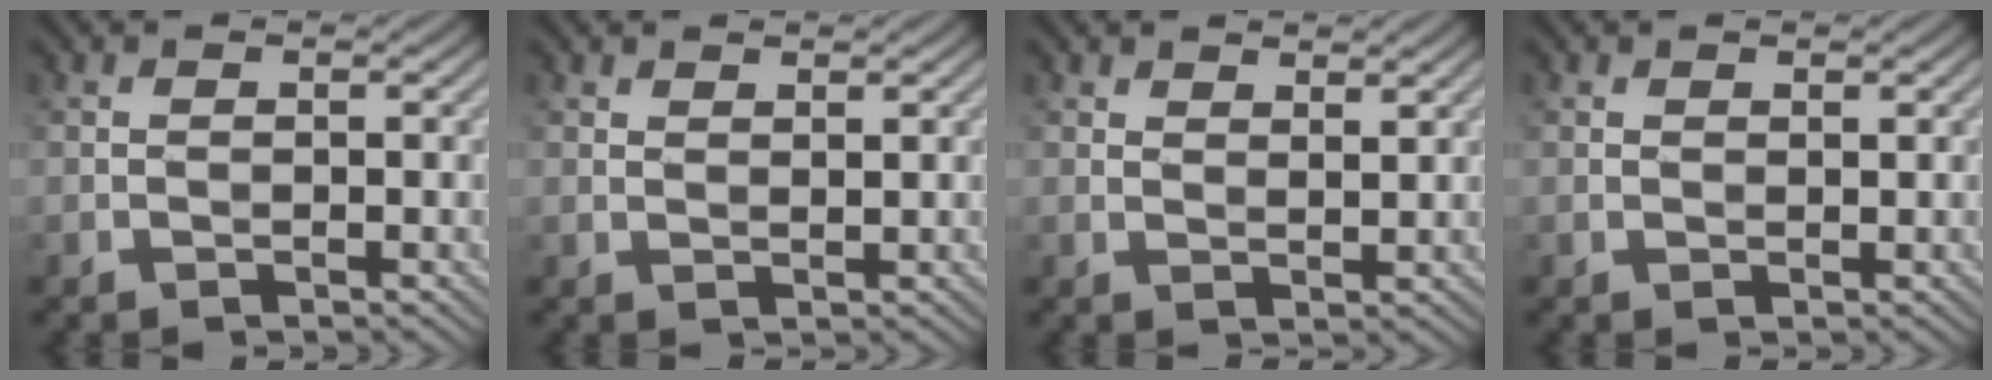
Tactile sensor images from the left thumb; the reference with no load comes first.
{"total": 1.9, "force": [1.5, 0.6, 1.0], "torque": [-0.012, -0.001, 0.032]}
{"total": 3.1, "force": [2.5, 0.9, 1.6], "torque": [-0.026, -0.002, 0.047]}
{"total": 1.2, "force": [0.9, 0.5, 0.6], "torque": [-0.007, 0.001, 0.021]}